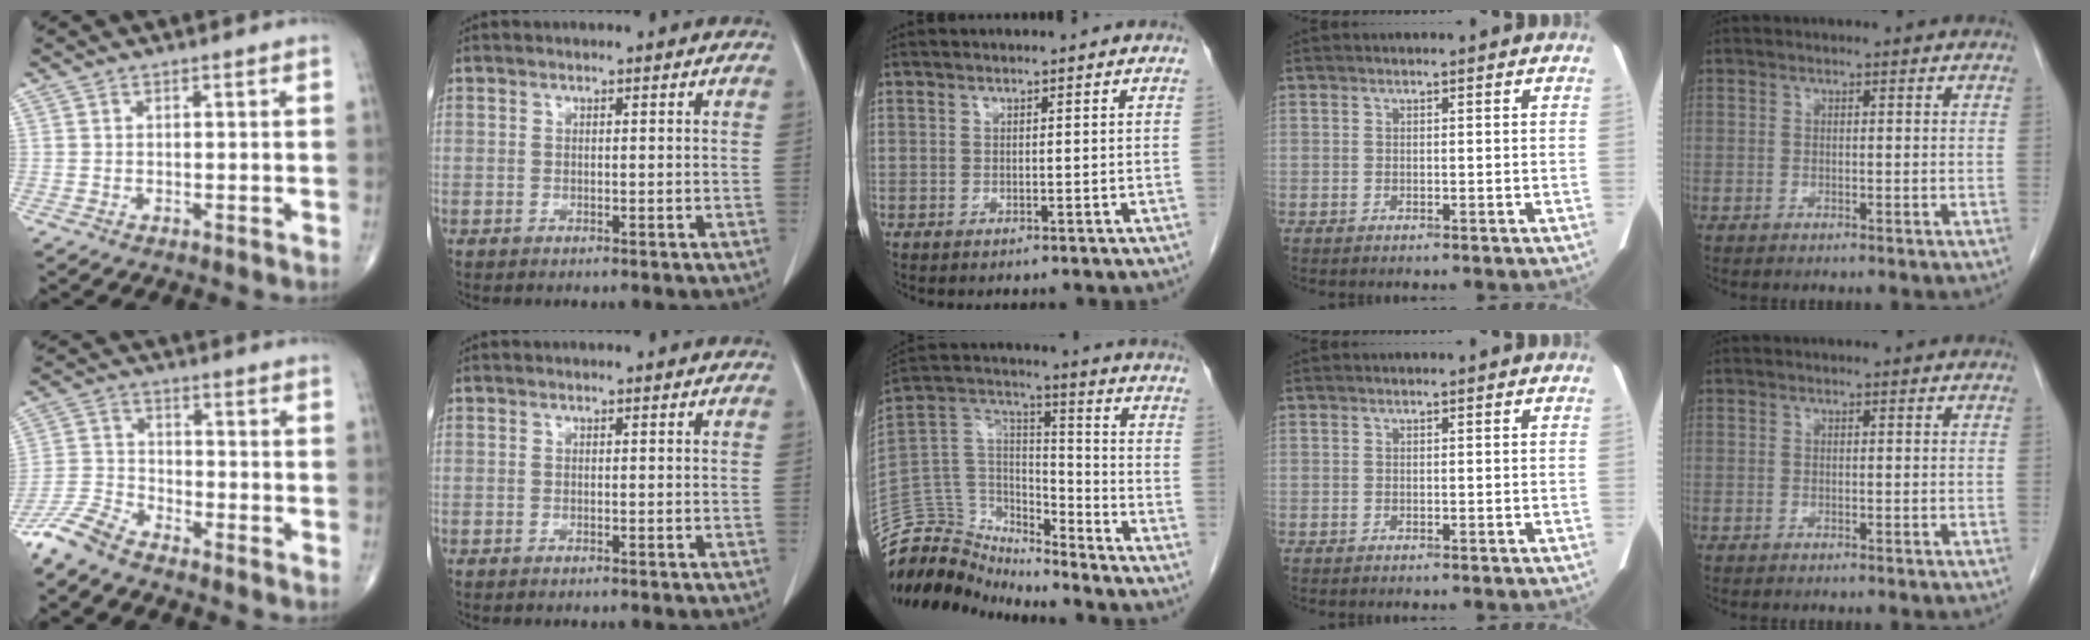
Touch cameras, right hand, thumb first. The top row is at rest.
{"thumb": {"total": 6.6, "force": [-5.9, 1.7, 2.5], "torque": [-0.059, 0.021, -0.131]}, "middle": {"total": 13.8, "force": [-13.4, 3.2, 0.3], "torque": [-0.009, 0.080, -0.248]}}